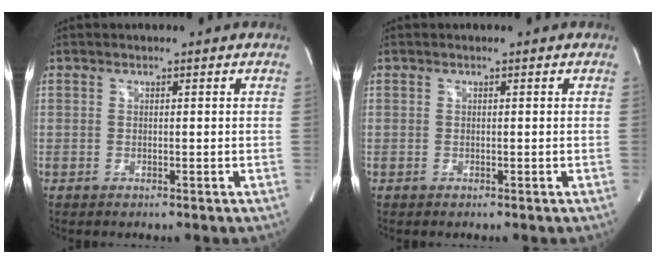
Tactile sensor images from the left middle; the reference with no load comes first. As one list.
[{"total": 0.0}]